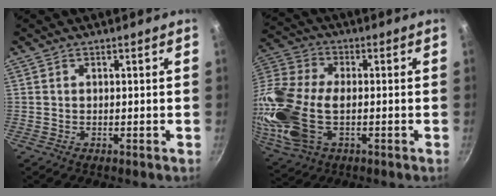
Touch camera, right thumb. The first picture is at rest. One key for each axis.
{"total": 19.4, "fx": -2.4, "fy": 11.6, "fz": 15.3, "tx": -0.334, "ty": 0.017, "tz": -0.050}